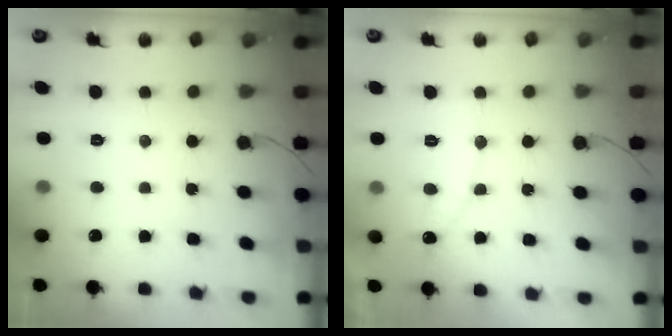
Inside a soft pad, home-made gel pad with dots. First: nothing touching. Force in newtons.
{"total": 7.9, "press": 7.9, "slide": 0.7}